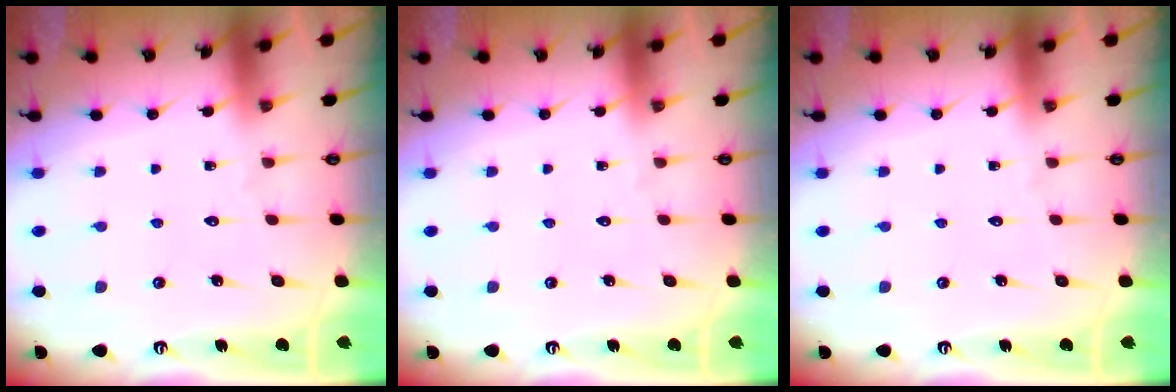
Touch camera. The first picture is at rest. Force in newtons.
{"total": 0.0}
{"total": 0.0}